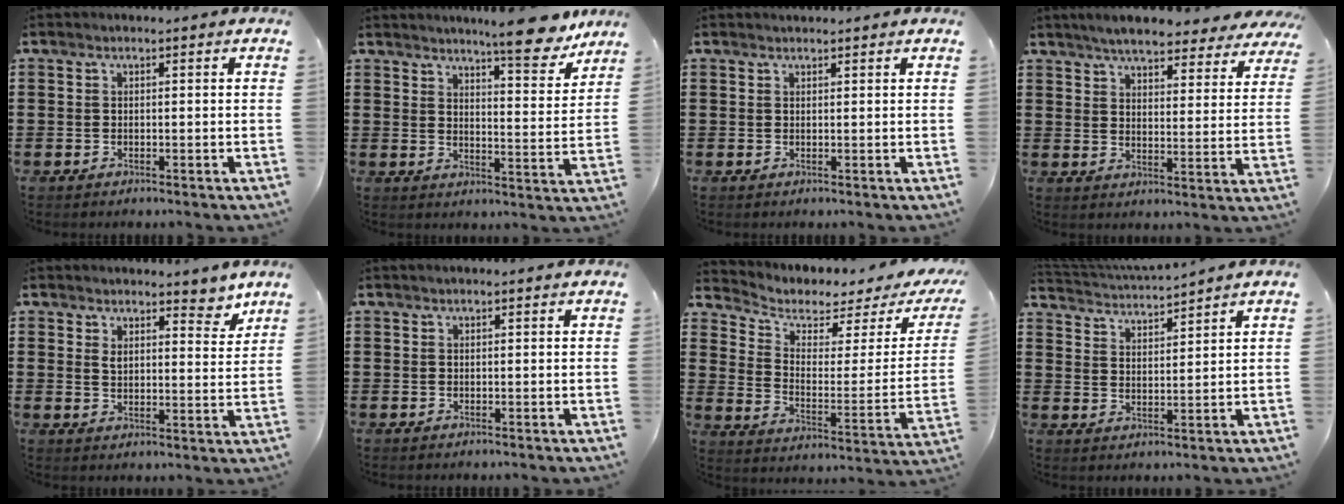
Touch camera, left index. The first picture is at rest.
{"total": 9.0, "force": [7.9, 0.4, 4.4], "torque": [-0.067, -0.045, 0.135]}
{"total": 0.7, "force": [0.7, 0.0, 0.0], "torque": [-0.002, -0.001, 0.015]}
{"total": 5.7, "force": [5.4, 0.4, 1.8], "torque": [-0.058, -0.024, 0.094]}
{"total": 4.8, "force": [4.0, 1.8, 1.9], "torque": [-0.036, -0.012, 0.067]}
{"total": 0.5, "force": [0.5, -0.1, 0.3], "torque": [-0.005, -0.001, 0.009]}
{"total": 3.3, "force": [2.6, 1.5, 1.3], "torque": [-0.051, -0.024, 0.040]}
{"total": 3.3, "force": [3.3, -0.2, 0.1], "torque": [-0.018, -0.022, 0.056]}